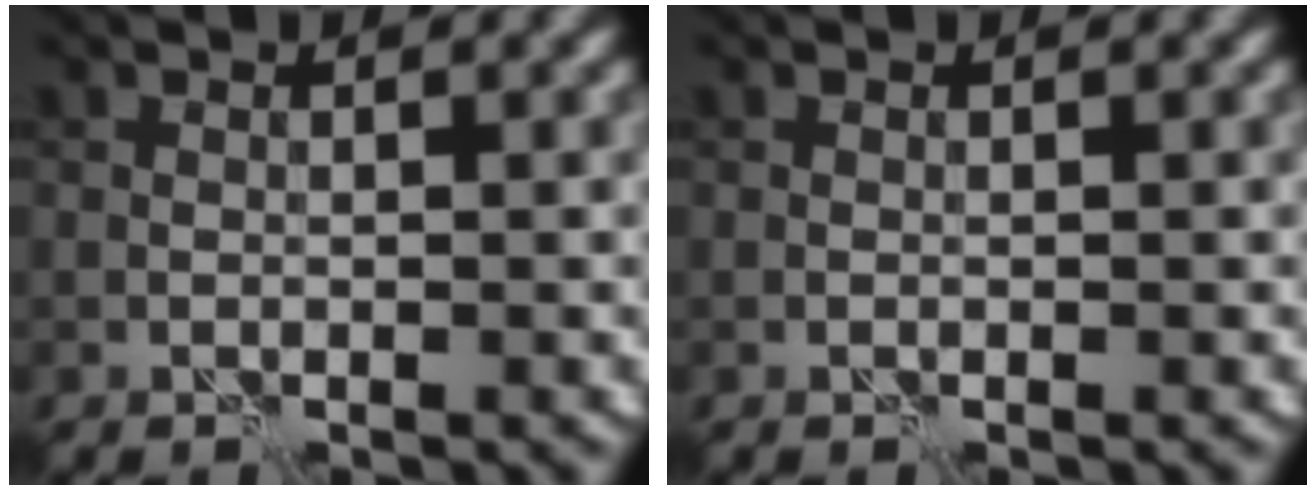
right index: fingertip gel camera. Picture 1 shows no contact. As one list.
[{"total": 0.0}]